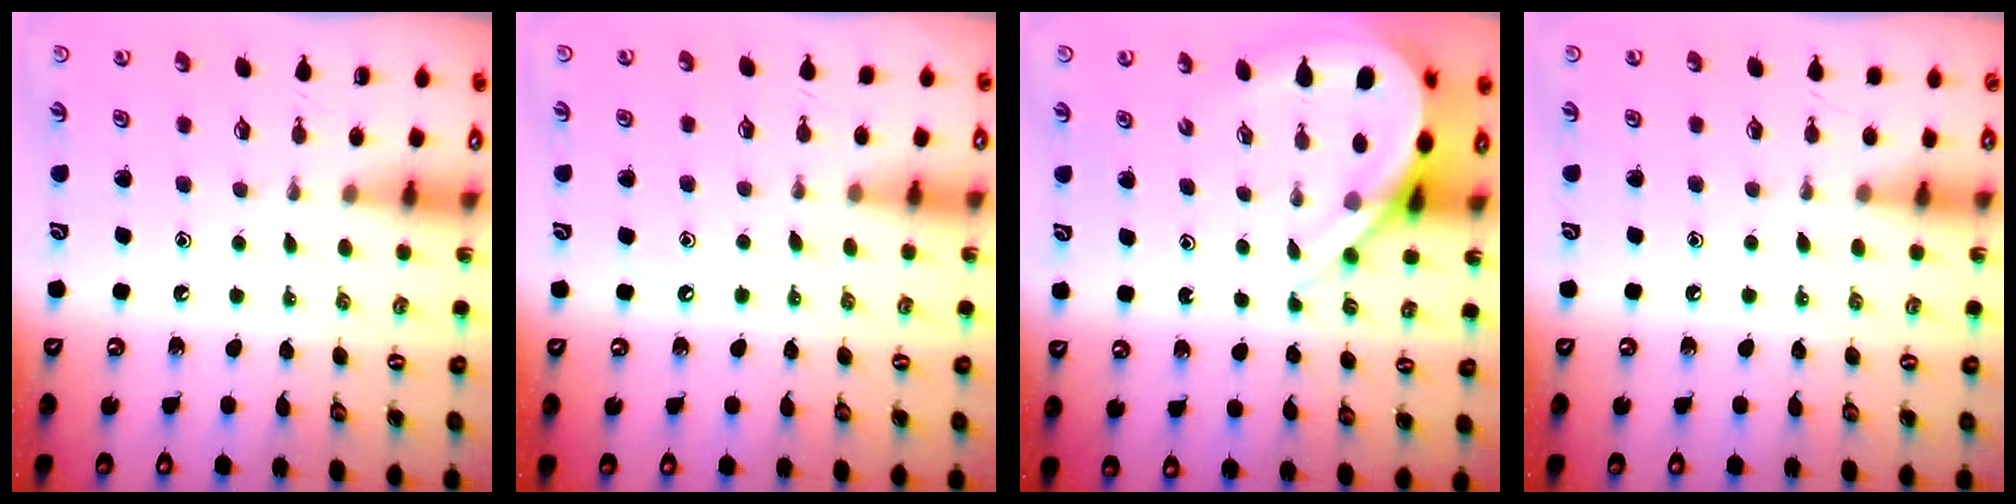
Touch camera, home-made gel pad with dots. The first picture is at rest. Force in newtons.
{"total": 6.6, "press": 6.6, "slide": 0.7}
{"total": 10.7, "press": 10.6, "slide": 1.0}
{"total": 4.2, "press": 4.1, "slide": 0.6}